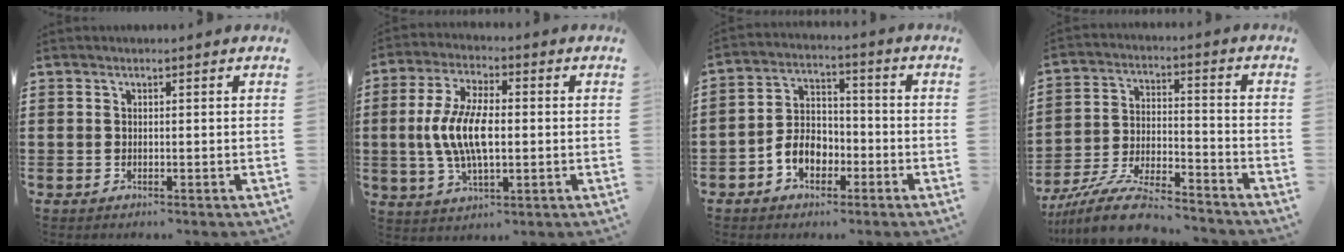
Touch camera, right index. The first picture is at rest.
{"total": 9.5, "force": [-0.5, 4.1, 8.6], "torque": [-0.194, -0.003, -0.017]}
{"total": 5.8, "force": [-2.7, 4.2, 3.0], "torque": [-0.069, 0.011, -0.054]}
{"total": 10.4, "force": [-9.4, 1.2, 4.2], "torque": [-0.090, 0.019, -0.187]}